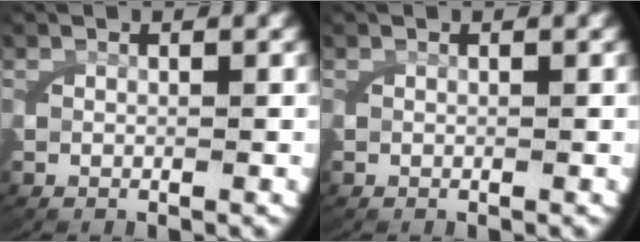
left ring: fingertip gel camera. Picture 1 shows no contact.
{"total": 0.0}